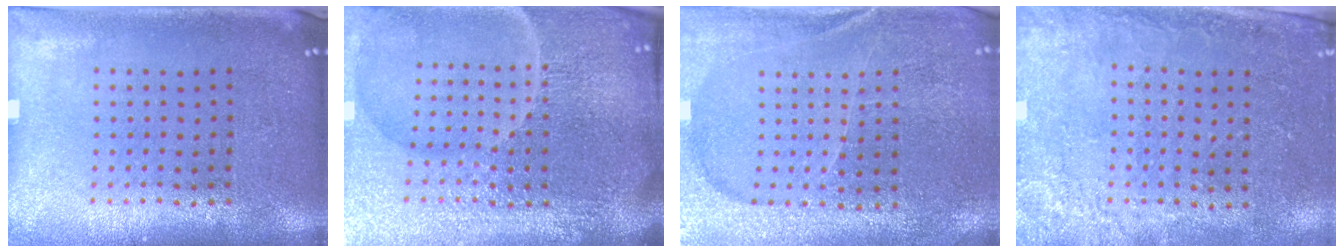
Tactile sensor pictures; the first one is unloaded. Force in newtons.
{"total": 7.1, "press": 6.2, "slide": 3.4}
{"total": 3.1, "press": 3.0, "slide": 0.4}
{"total": 2.6, "press": 2.3, "slide": 1.1}